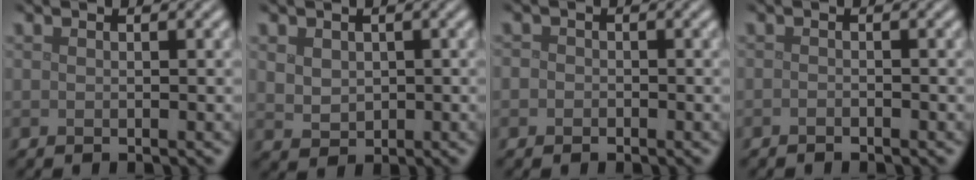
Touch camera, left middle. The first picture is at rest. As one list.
[{"total": 2.2, "force": [0.5, 1.8, 1.1], "torque": [-0.025, -0.006, 0.016]}, {"total": 1.0, "force": [-0.3, 1.0, 0.3], "torque": [0.003, -0.004, -0.010]}, {"total": 0.5, "force": [-0.5, 0.1, 0.1], "torque": [-0.001, -0.001, -0.009]}]